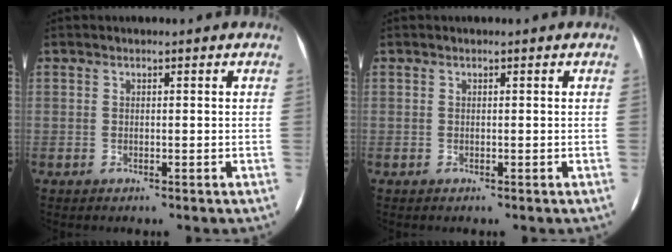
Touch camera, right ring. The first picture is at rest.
{"total": 0.0}